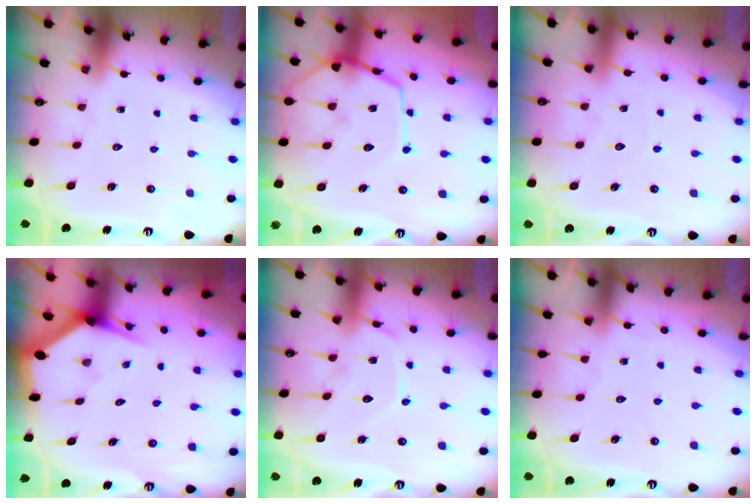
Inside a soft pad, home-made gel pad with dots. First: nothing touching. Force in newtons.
{"total": 13.2, "press": 13.1, "slide": 1.3}
{"total": 2.4, "press": 2.4, "slide": 0.2}
{"total": 3.1, "press": 3.1, "slide": 0.4}
{"total": 12.1, "press": 12.0, "slide": 0.4}
{"total": 2.8, "press": 2.8, "slide": 0.4}